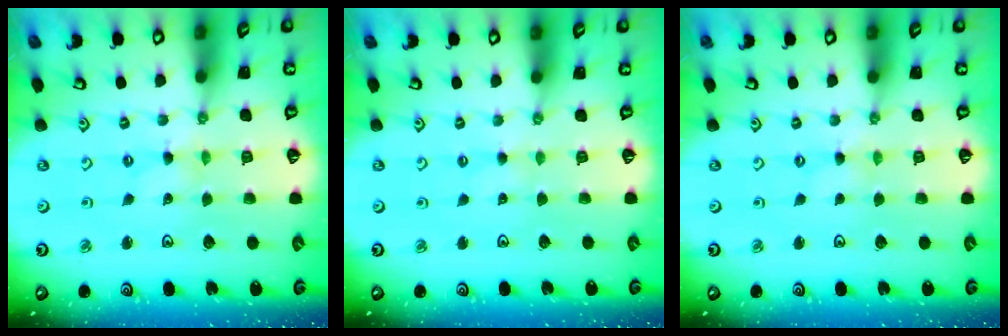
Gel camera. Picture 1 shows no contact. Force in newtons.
{"total": 1.1, "press": 1.0, "slide": 0.3}
{"total": 0.0}